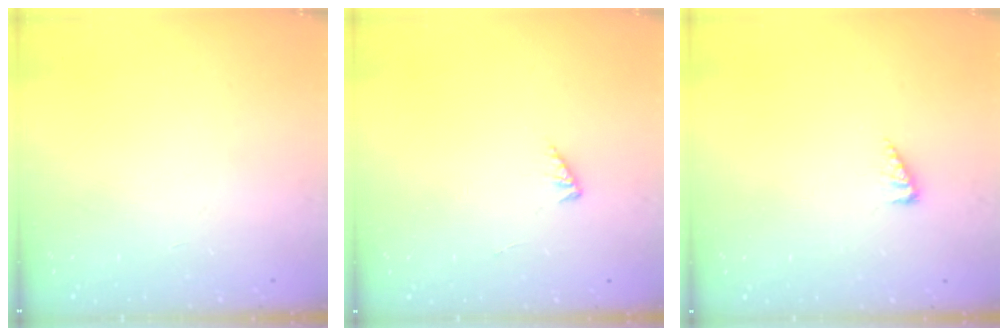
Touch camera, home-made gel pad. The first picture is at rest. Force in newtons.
{"total": 1.4, "press": 1.3, "slide": 0.3}
{"total": 3.0, "press": 2.9, "slide": 0.4}